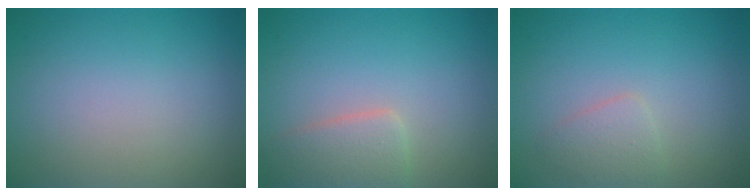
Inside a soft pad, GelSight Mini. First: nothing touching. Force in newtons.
{"total": 2.9, "press": 2.9, "slide": 0.3}
{"total": 1.6, "press": 1.6, "slide": 0.0}